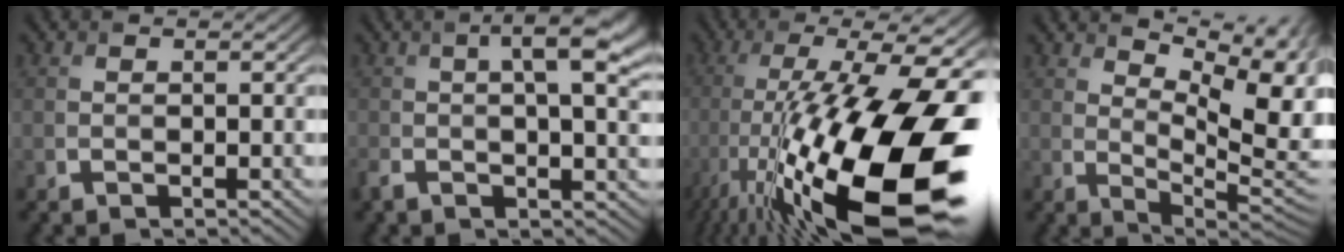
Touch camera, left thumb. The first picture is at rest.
{"total": 8.2, "force": [1.1, 2.7, 7.7], "torque": [-0.135, -0.001, 0.016]}
{"total": 21.3, "force": [-7.1, 6.8, 18.9], "torque": [-0.335, 0.005, -0.123]}
{"total": 11.9, "force": [5.1, 4.3, 9.9], "torque": [-0.161, 0.008, 0.086]}